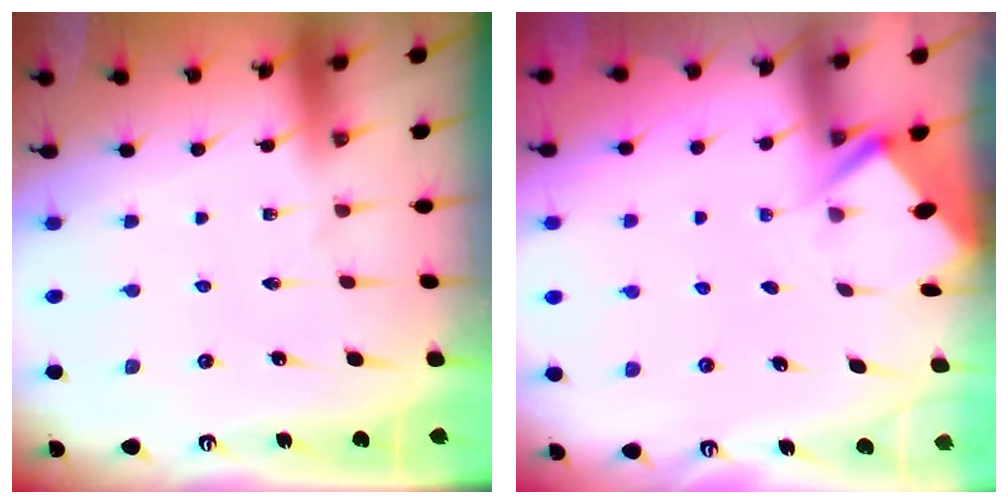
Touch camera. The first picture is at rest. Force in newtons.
{"total": 2.6, "press": 2.6, "slide": 0.1}